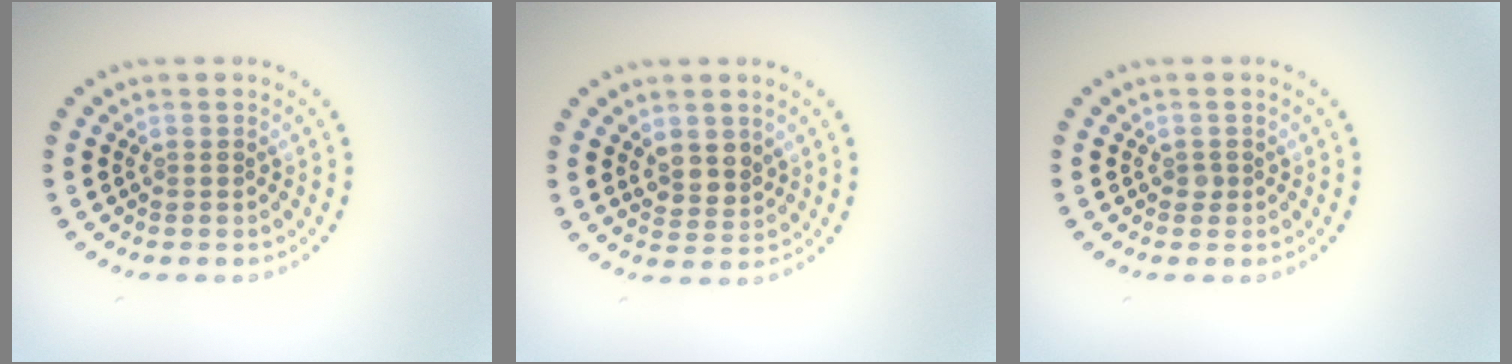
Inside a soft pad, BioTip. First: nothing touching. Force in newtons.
{"total": 2.2, "press": 1.9, "slide": 1.0}
{"total": 0.6, "press": 0.5, "slide": 0.3}